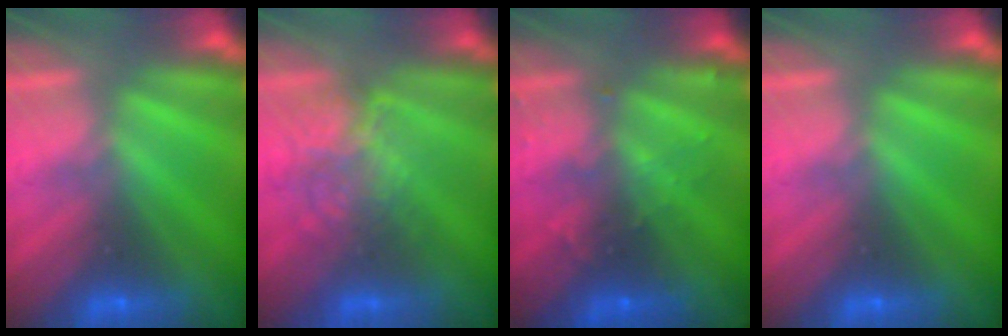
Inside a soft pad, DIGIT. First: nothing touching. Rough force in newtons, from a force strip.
{"total": 2.1}
{"total": 3.0}
{"total": 0.0}